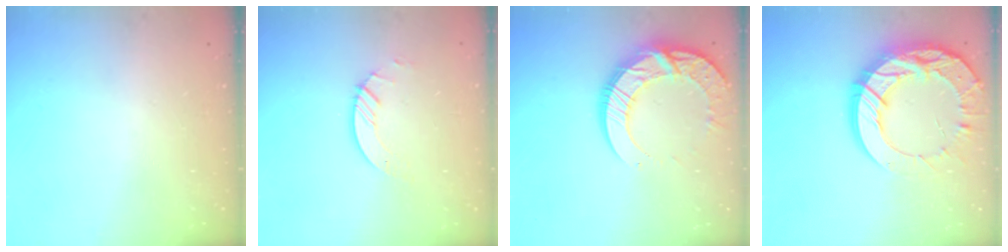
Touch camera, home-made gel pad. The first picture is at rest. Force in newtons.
{"total": 3.2, "press": 3.2, "slide": 0.3}
{"total": 17.2, "press": 17.1, "slide": 1.6}
{"total": 25.1, "press": 25.0, "slide": 2.3}